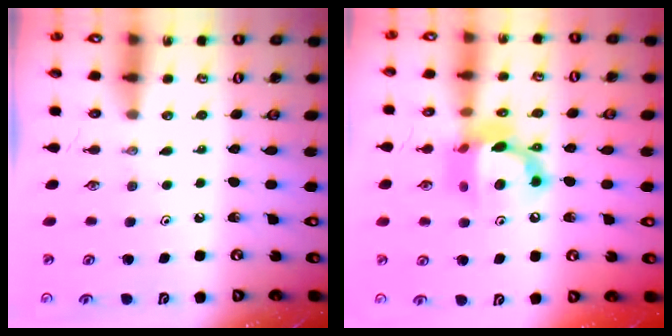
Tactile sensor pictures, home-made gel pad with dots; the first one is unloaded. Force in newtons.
{"total": 14.0, "press": 13.9, "slide": 1.1}